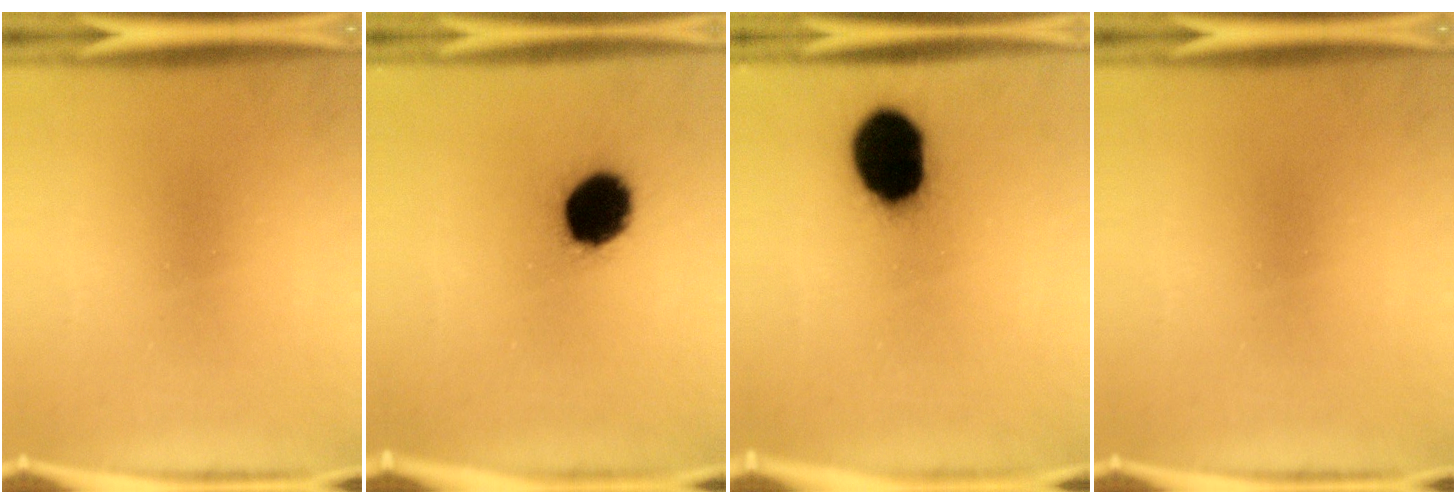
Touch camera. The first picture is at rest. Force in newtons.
{"total": 14.0}
{"total": 17.6}
{"total": 0.0}